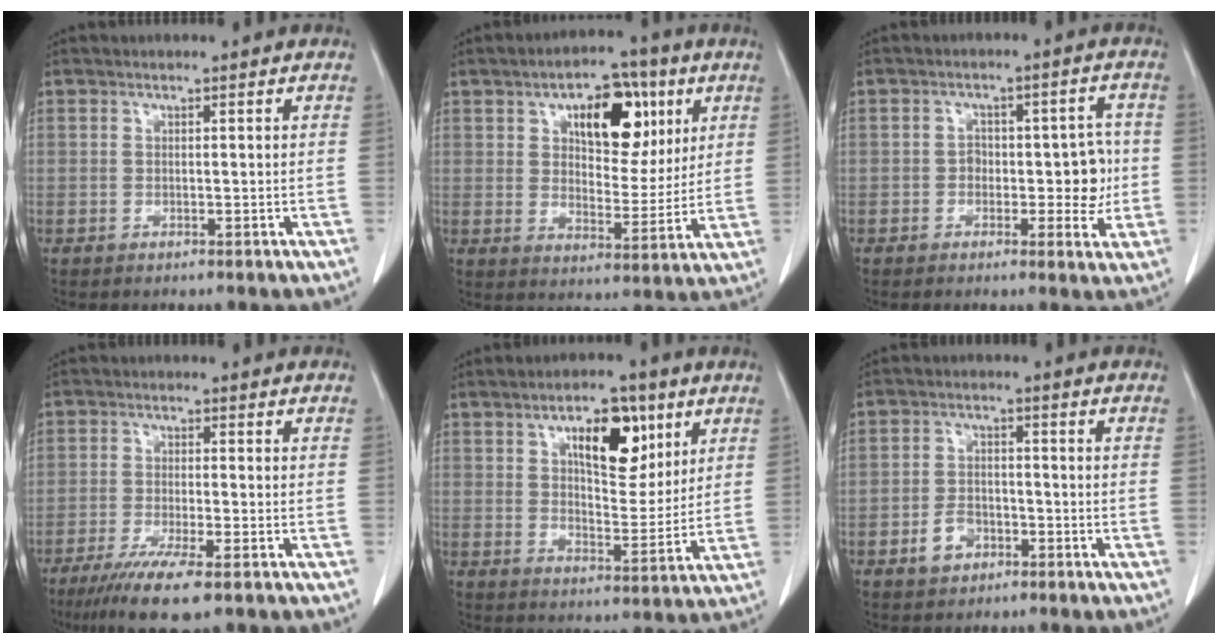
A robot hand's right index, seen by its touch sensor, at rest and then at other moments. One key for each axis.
{"total": 12.6, "fx": 5.3, "fy": 6.2, "fz": 9.7, "tx": -0.140, "ty": 0.019, "tz": 0.088}
{"total": 6.5, "fx": -0.9, "fy": 3.5, "fz": 5.4, "tx": -0.057, "ty": 0.019, "tz": -0.009}
{"total": 8.2, "fx": -5.2, "fy": 0.6, "fz": 6.3, "tx": -0.110, "ty": -0.022, "tz": -0.084}
{"total": 10.7, "fx": 5.0, "fy": 4.4, "fz": 8.3, "tx": -0.130, "ty": 0.007, "tz": 0.084}
{"total": 4.2, "fx": -2.2, "fy": 2.8, "fz": 2.2, "tx": -0.040, "ty": 0.007, "tz": -0.035}